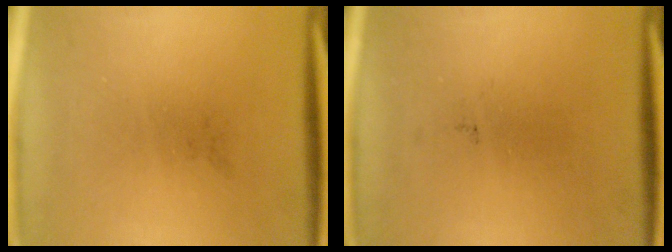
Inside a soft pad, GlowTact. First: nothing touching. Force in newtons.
{"total": 0.0}